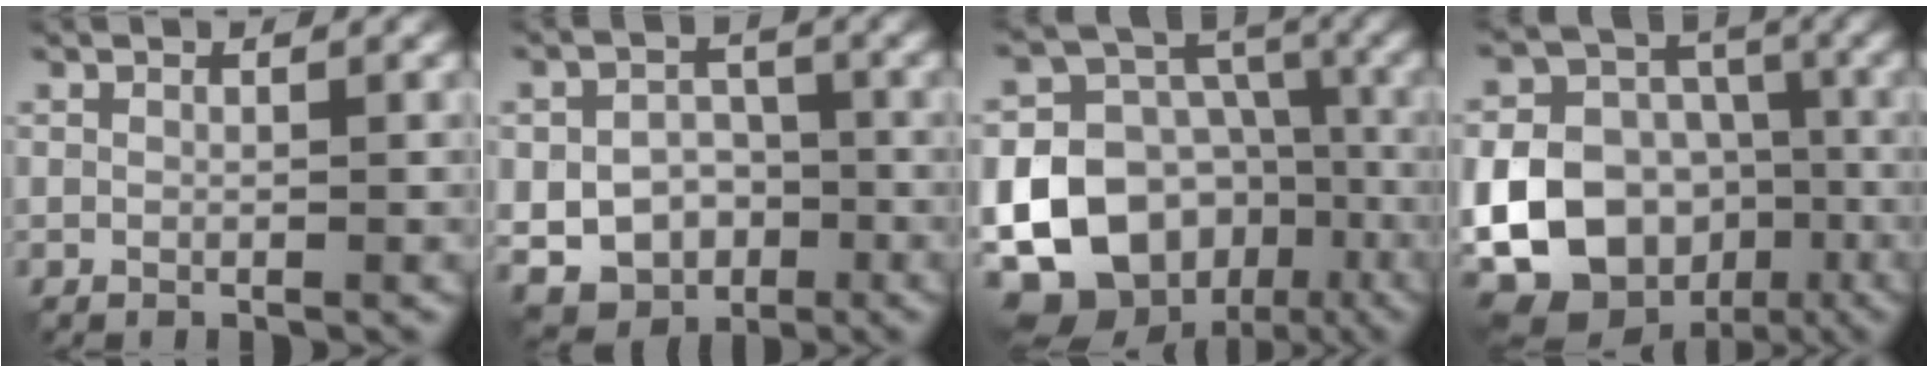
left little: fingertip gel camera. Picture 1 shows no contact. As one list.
[{"total": 7.6, "force": [-2.4, 6.1, 3.9], "torque": [-0.040, -0.010, -0.047]}, {"total": 20.0, "force": [-7.6, 16.3, 9.0], "torque": [-0.177, -0.031, -0.128]}, {"total": 19.0, "force": [-6.3, 15.6, 8.6], "torque": [-0.186, -0.028, -0.114]}]